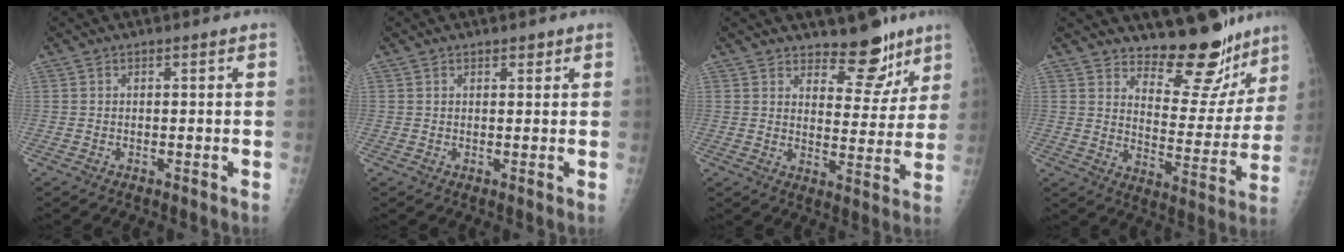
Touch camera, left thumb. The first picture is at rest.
{"total": 1.3, "force": [1.0, 0.7, 0.6], "torque": [0.000, -0.004, 0.011]}
{"total": 9.3, "force": [7.3, 4.3, 3.9], "torque": [-0.014, -0.053, 0.110]}
{"total": 14.9, "force": [13.0, 5.3, 4.7], "torque": [-0.010, -0.119, 0.180]}